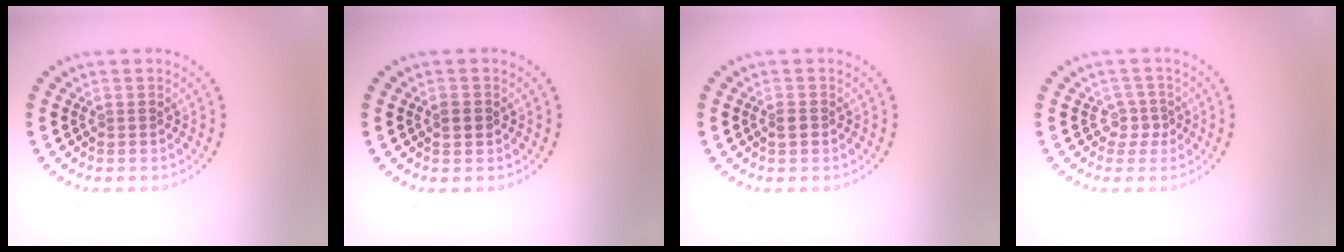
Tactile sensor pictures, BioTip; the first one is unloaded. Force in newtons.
{"total": 1.0, "press": 1.0, "slide": 0.1}
{"total": 0.9, "press": 0.8, "slide": 0.4}
{"total": 1.7, "press": 1.1, "slide": 1.3}